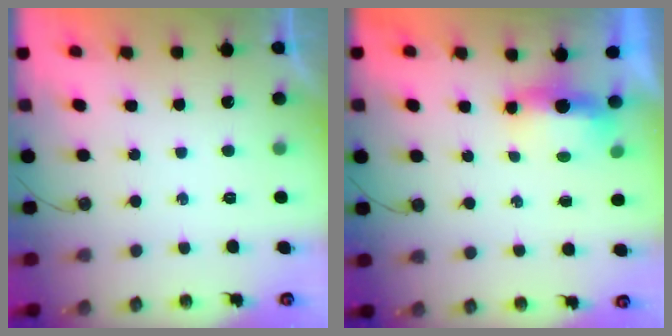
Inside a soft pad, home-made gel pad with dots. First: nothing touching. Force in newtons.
{"total": 14.5, "press": 7.2, "slide": 12.6}